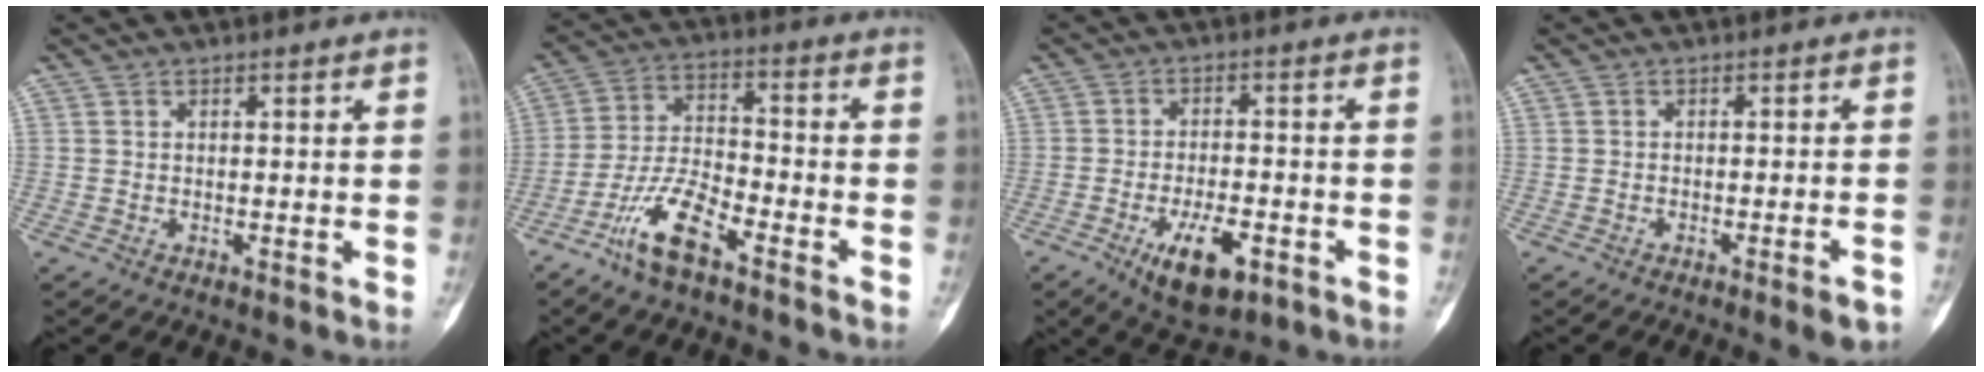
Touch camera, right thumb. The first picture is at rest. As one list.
[{"total": 10.0, "force": [-6.5, 2.9, 7.1], "torque": [-0.151, 0.037, -0.131]}, {"total": 9.9, "force": [-4.5, 4.3, 7.7], "torque": [-0.123, 0.012, -0.067]}, {"total": 3.7, "force": [-2.3, 0.5, 2.9], "torque": [-0.038, 0.009, -0.029]}]